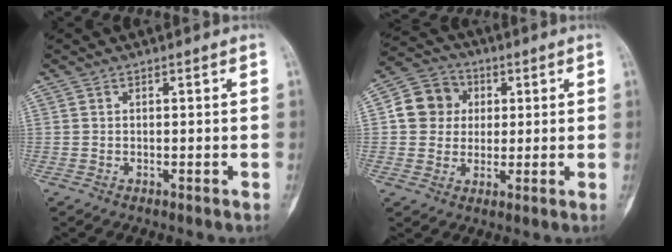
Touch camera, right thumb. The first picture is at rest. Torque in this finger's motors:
{"motor_torque": [1.02, 0.88, 0.29, -0.41, -0.04]}